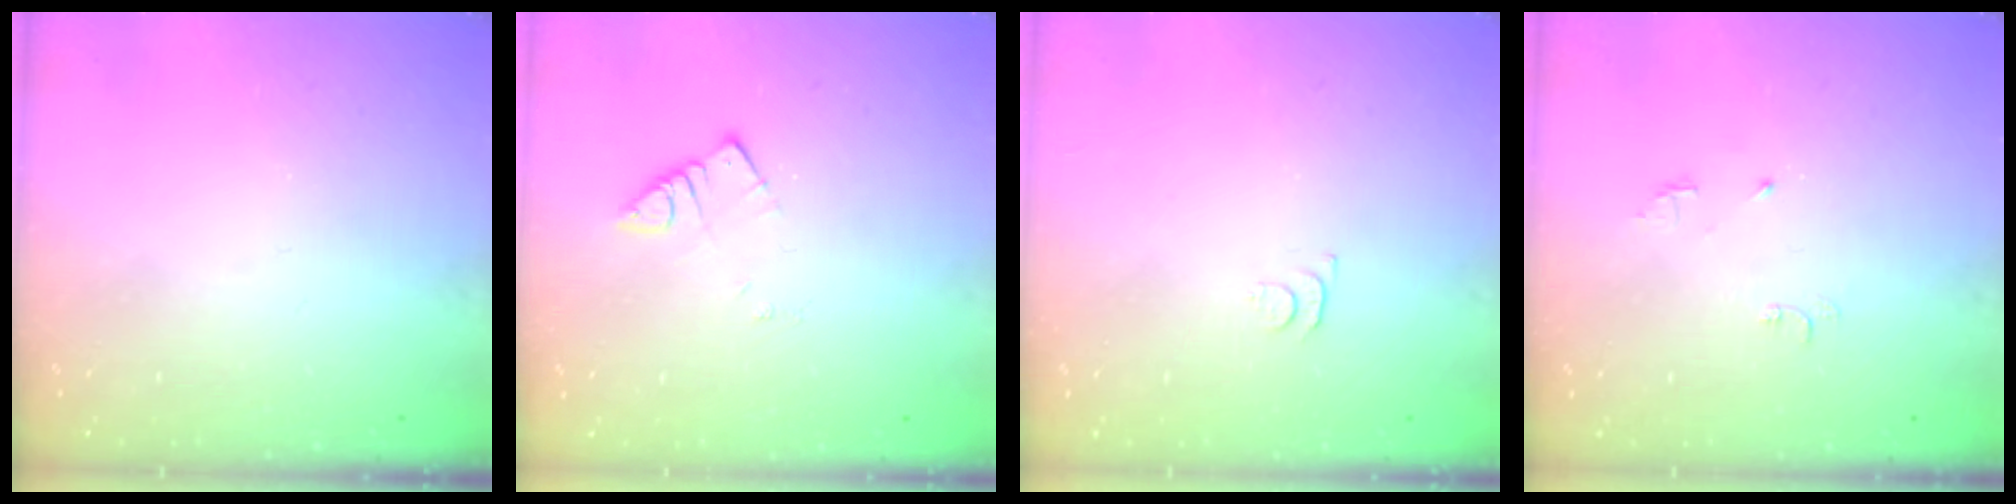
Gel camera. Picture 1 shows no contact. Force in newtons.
{"total": 2.6, "press": 2.6, "slide": 0.1}
{"total": 3.4, "press": 3.4, "slide": 0.5}
{"total": 4.7, "press": 4.7, "slide": 0.7}